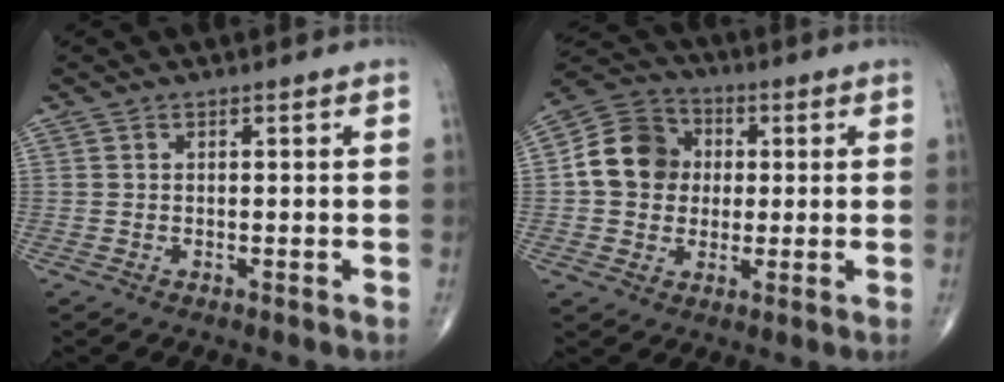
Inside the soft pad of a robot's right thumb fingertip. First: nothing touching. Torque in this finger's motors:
{"motor_torque": [0.39, 2.04, 0.55, -0.22, 0.05]}